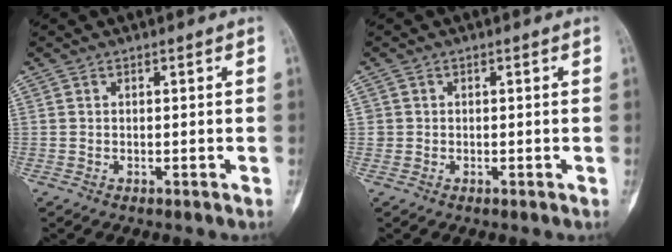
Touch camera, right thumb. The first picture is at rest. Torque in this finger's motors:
{"motor_torque": [0.02, -0.15, 0.36, 0.10, -0.09]}